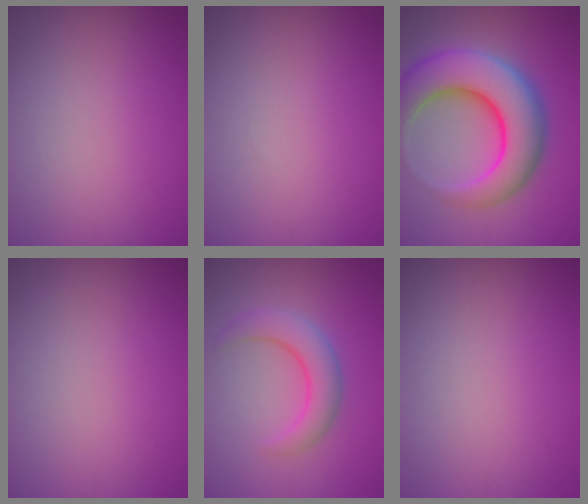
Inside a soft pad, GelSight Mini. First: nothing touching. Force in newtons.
{"total": 0.0}
{"total": 10.5, "press": 10.5, "slide": 0.4}
{"total": 0.0}
{"total": 3.8, "press": 3.8, "slide": 0.1}
{"total": 0.0}